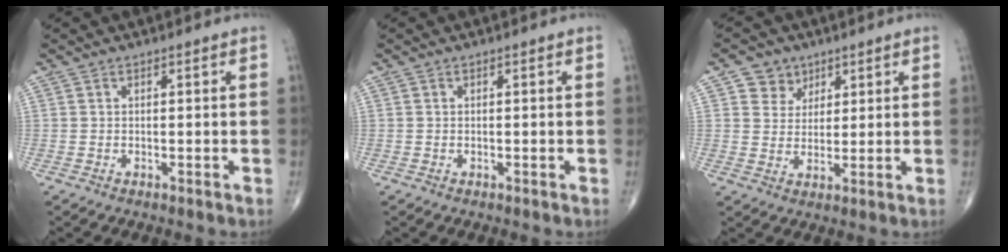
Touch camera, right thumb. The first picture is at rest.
{"total": 0.0}
{"total": 5.2, "force": [2.8, 4.4, 0.7], "torque": [0.011, -0.014, 0.048]}